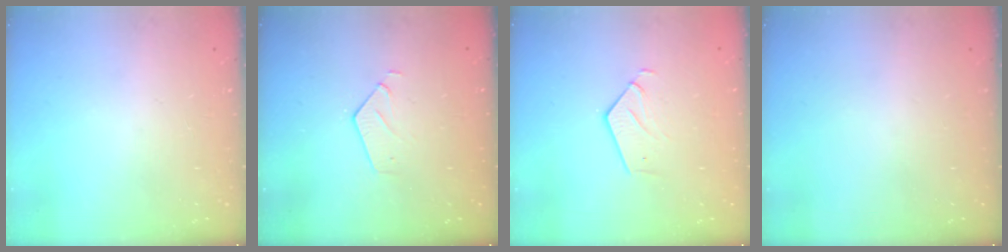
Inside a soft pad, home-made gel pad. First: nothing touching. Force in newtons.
{"total": 2.6, "press": 2.6, "slide": 0.2}
{"total": 2.9, "press": 2.9, "slide": 0.2}
{"total": 0.0}